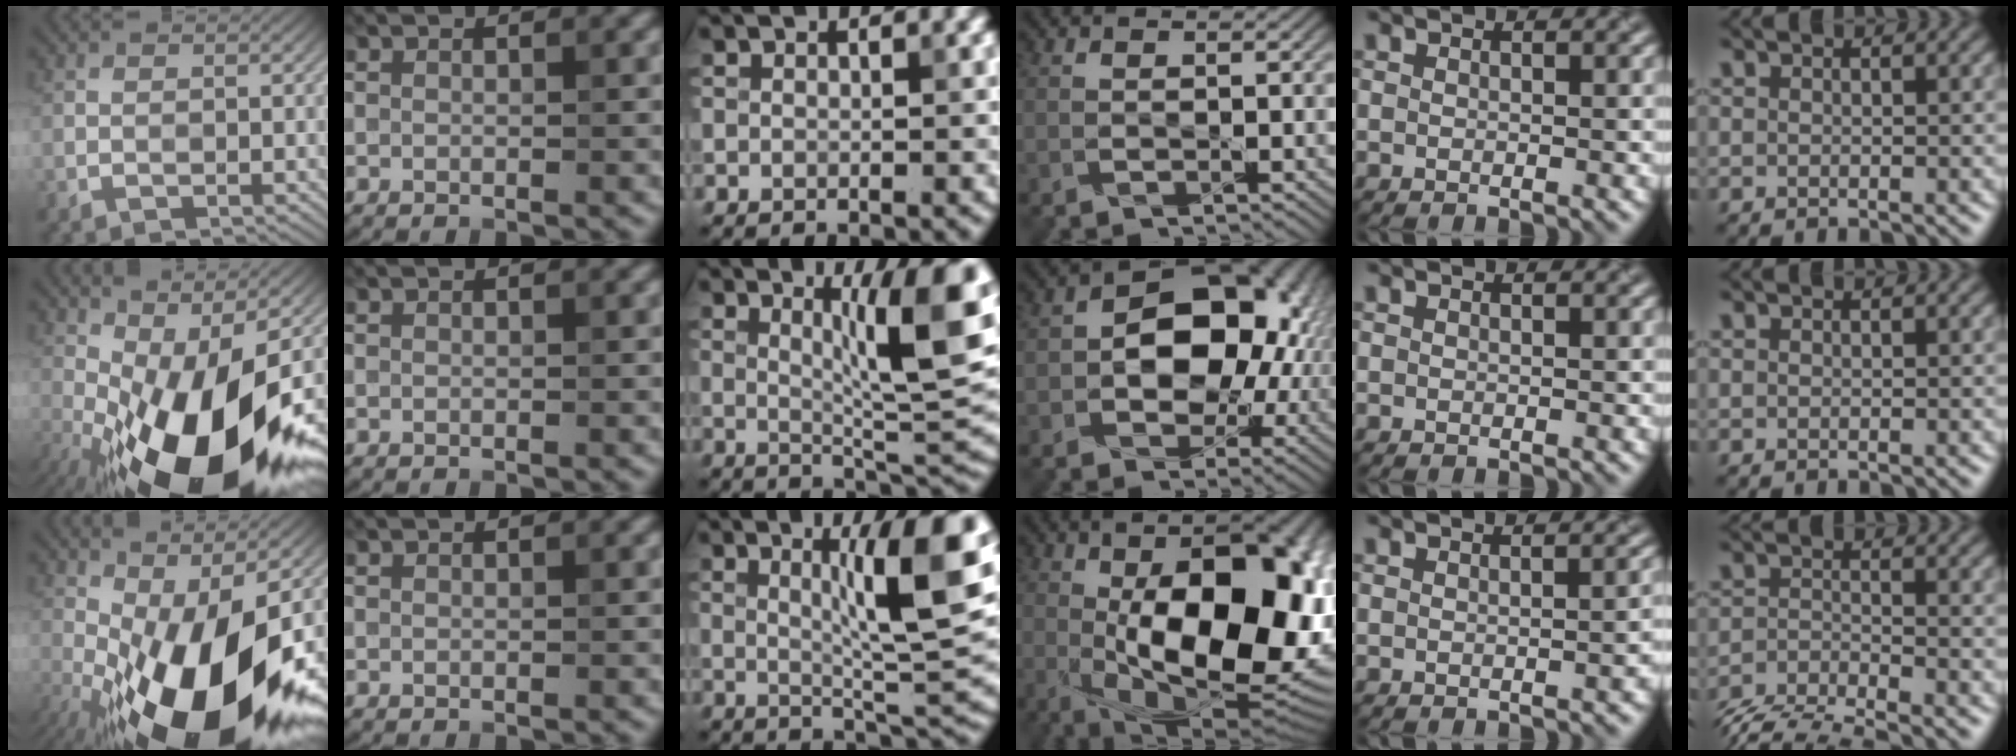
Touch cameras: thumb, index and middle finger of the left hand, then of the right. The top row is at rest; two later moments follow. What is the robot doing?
{"motion": "assemble", "object": "connector and pipe"}